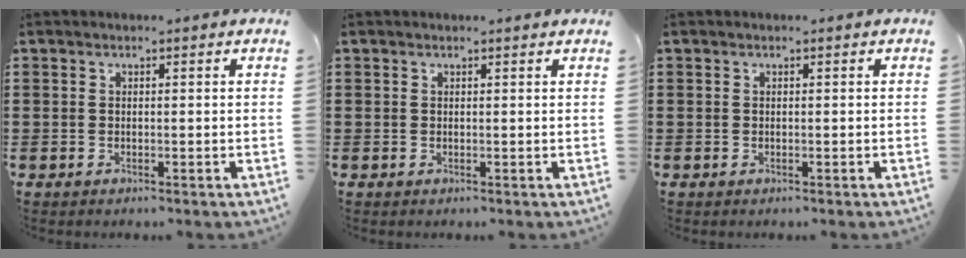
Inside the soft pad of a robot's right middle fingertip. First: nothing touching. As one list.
[{"total": 0.0}, {"total": 0.0}]